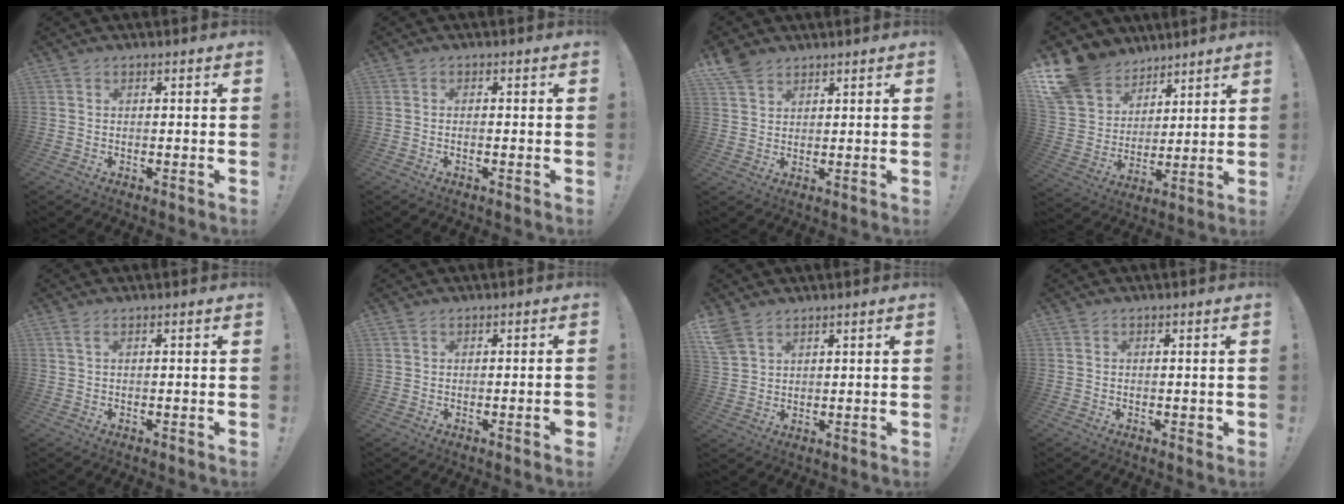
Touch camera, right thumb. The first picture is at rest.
{"total": 1.1, "force": [-0.6, 0.1, 0.9], "torque": [-0.014, 0.000, -0.010]}
{"total": 5.5, "force": [4.2, 3.0, 1.9], "torque": [-0.034, -0.019, 0.080]}
{"total": 15.3, "force": [10.2, 10.4, 4.6], "torque": [-0.092, -0.070, 0.211]}
{"total": 1.7, "force": [0.7, 0.1, 1.5], "torque": [-0.033, 0.001, 0.013]}
{"total": 1.8, "force": [-0.7, 0.1, 1.7], "torque": [-0.026, 0.002, -0.012]}
{"total": 5.4, "force": [3.9, 3.0, 2.3], "torque": [-0.046, -0.013, 0.080]}
{"total": 1.0, "force": [0.1, 0.8, 0.6], "torque": [-0.001, 0.001, 0.000]}